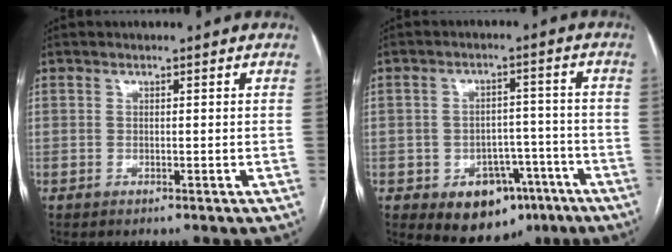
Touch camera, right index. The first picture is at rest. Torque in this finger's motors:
{"motor_torque": [-0.07, 0.00, 0.06, -0.02]}